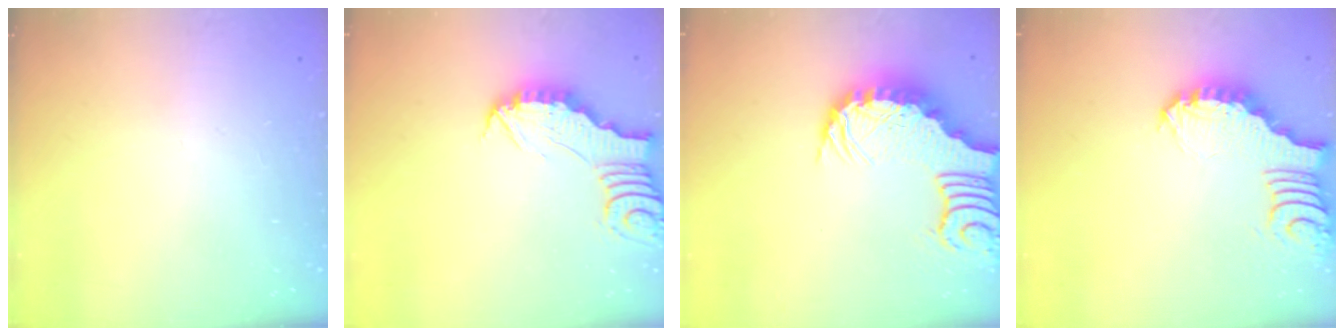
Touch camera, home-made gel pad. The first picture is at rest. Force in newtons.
{"total": 3.0, "press": 3.0, "slide": 0.3}
{"total": 3.7, "press": 3.6, "slide": 0.7}
{"total": 3.7, "press": 3.7, "slide": 0.6}